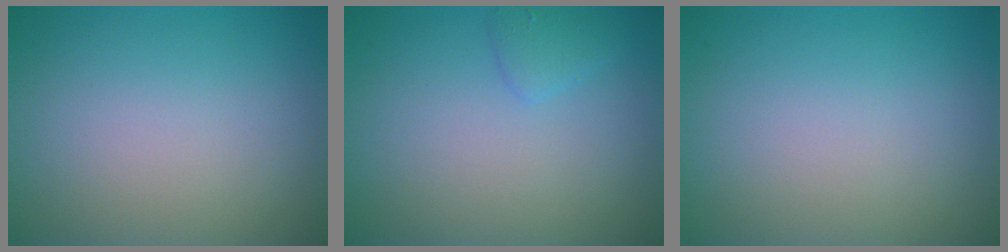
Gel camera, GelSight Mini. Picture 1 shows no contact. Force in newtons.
{"total": 1.1, "press": 1.1, "slide": 0.1}
{"total": 0.0}